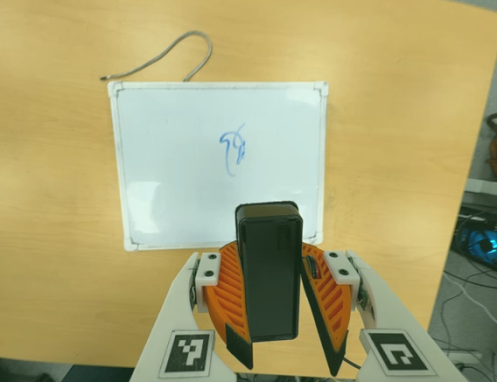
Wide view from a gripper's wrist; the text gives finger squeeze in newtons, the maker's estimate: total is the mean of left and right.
{"total": 7.6, "left": 8.6, "right": 6.6}